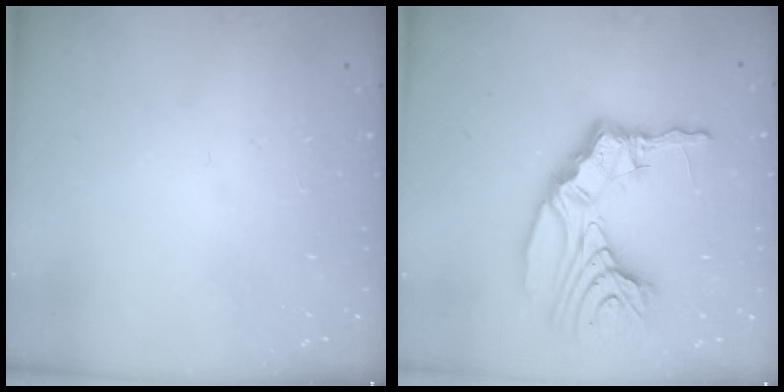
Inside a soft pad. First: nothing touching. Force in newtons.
{"total": 16.2, "press": 16.1, "slide": 2.1}